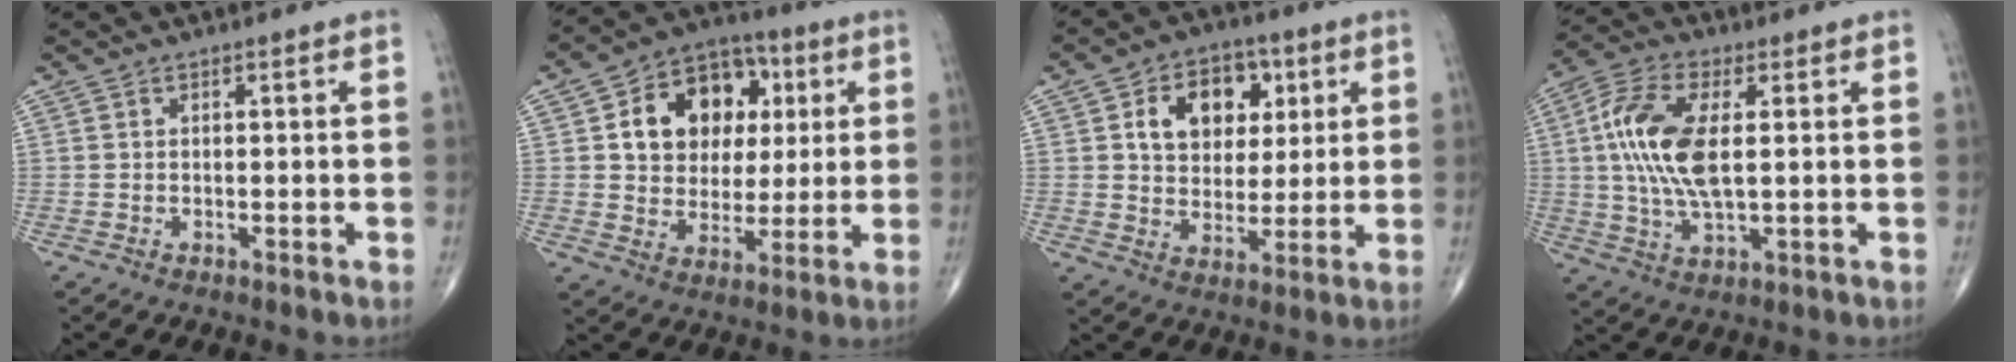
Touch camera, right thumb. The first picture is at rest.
{"total": 15.9, "force": [4.0, 12.3, 9.3], "torque": [-0.105, 0.007, 0.065]}
{"total": 12.6, "force": [4.1, 9.2, 7.6], "torque": [-0.075, -0.003, 0.067]}
{"total": 13.5, "force": [1.7, 5.7, 12.1], "torque": [-0.263, 0.002, 0.032]}